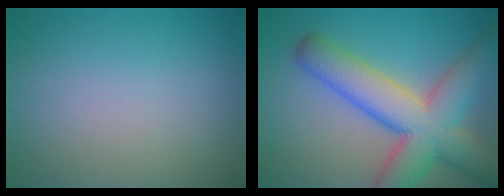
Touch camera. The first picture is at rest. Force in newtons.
{"total": 9.9, "press": 9.9, "slide": 0.4}